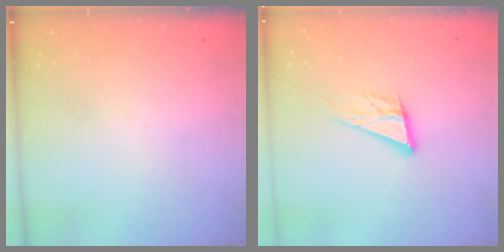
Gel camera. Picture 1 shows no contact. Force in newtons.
{"total": 12.2, "press": 11.7, "slide": 3.4}